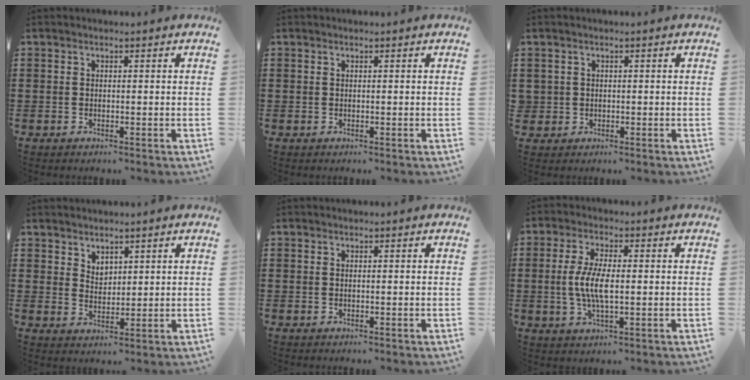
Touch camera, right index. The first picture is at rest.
{"total": 0.0}
{"total": 1.1, "force": [0.0, 1.1, 0.0], "torque": [-0.004, 0.006, -0.002]}
{"total": 2.7, "force": [2.2, 1.5, 0.1], "torque": [-0.009, 0.002, 0.043]}
{"total": 0.0}
{"total": 6.2, "force": [-0.3, 2.1, 5.8], "torque": [-0.125, -0.005, -0.013]}